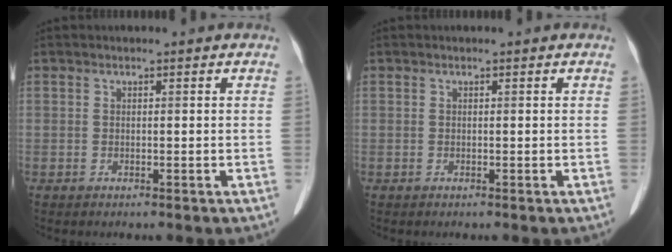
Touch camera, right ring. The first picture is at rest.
{"total": 0.0}